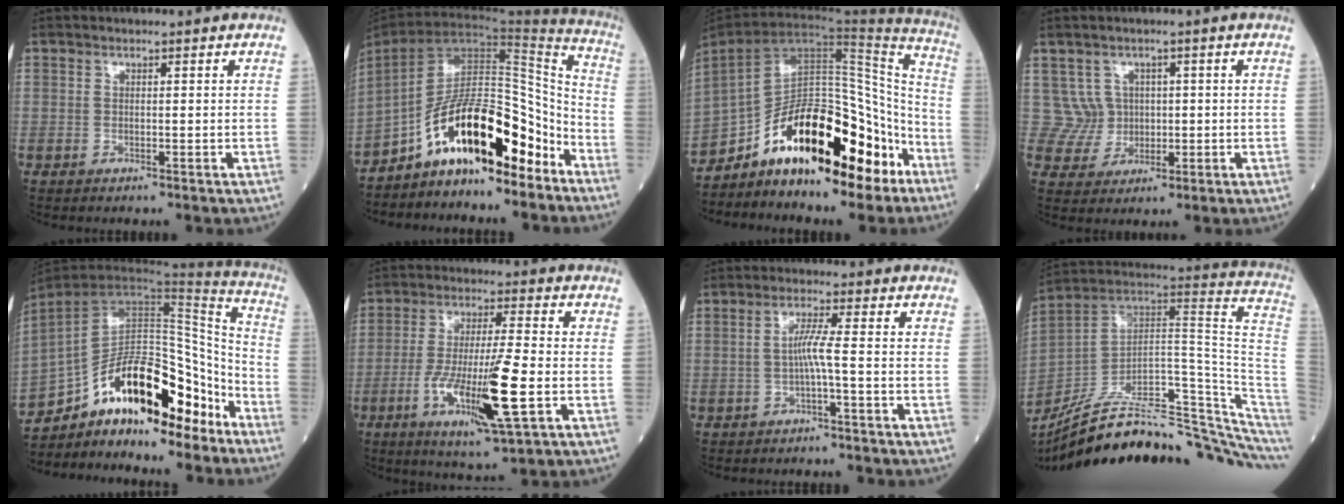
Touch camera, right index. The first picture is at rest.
{"total": 16.4, "force": [-10.3, 5.0, 11.8], "torque": [-0.200, 0.033, -0.178]}
{"total": 20.5, "force": [-13.4, 7.4, 13.7], "torque": [-0.204, 0.041, -0.218]}
{"total": 0.6, "force": [0.0, 0.4, 0.4], "torque": [-0.007, -0.001, 0.000]}
{"total": 22.5, "force": [-16.3, 7.0, 13.9], "torque": [-0.244, 0.021, -0.266]}
{"total": 13.8, "force": [-3.9, 1.0, 13.2], "torque": [-0.249, -0.019, -0.069]}
{"total": 3.2, "force": [-0.7, -0.5, 3.1], "torque": [-0.060, 0.006, -0.011]}
{"total": 30.3, "force": [-25.2, 2.7, 16.7], "torque": [-0.143, 0.017, -0.358]}